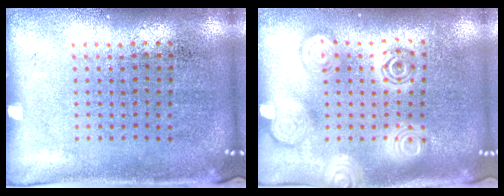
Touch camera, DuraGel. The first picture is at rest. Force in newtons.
{"total": 2.9, "press": 2.8, "slide": 0.4}